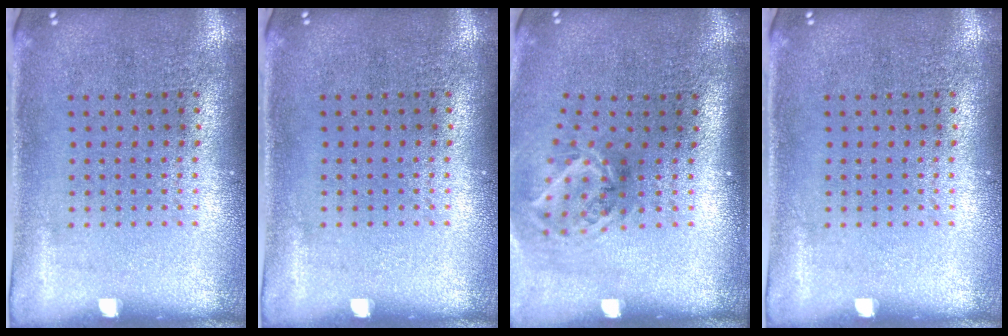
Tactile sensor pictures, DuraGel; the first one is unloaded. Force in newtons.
{"total": 0.0}
{"total": 1.9, "press": 1.2, "slide": 1.5}
{"total": 0.0}